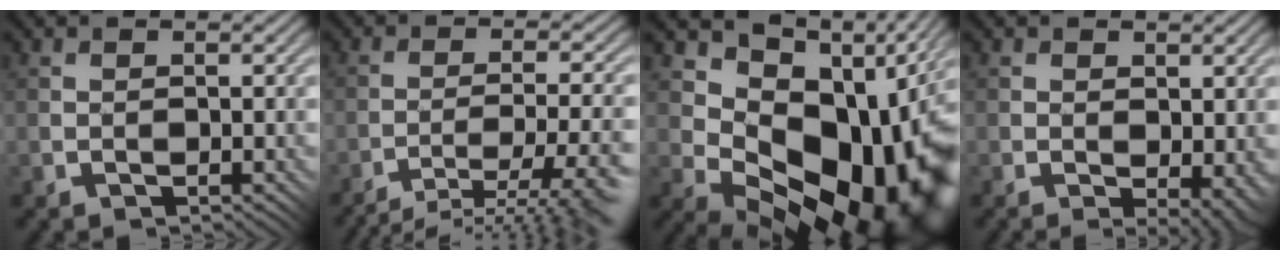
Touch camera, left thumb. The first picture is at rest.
{"total": 11.5, "force": [-9.5, 0.9, 6.4], "torque": [-0.103, 0.007, -0.130]}
{"total": 15.8, "force": [2.3, 10.0, 12.1], "torque": [-0.164, -0.016, 0.065]}
{"total": 3.4, "force": [-1.0, 2.0, 2.6], "torque": [-0.043, -0.009, -0.005]}